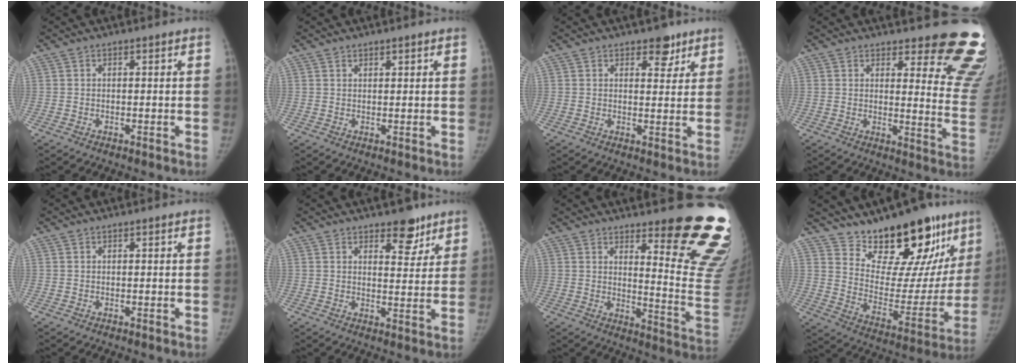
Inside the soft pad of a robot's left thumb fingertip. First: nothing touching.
{"total": 1.0, "force": [0.8, 0.4, 0.4], "torque": [0.000, -0.004, 0.012]}
{"total": 4.3, "force": [2.9, 2.4, 2.0], "torque": [0.000, -0.016, 0.039]}
{"total": 15.6, "force": [12.9, 4.3, 7.5], "torque": [-0.036, -0.127, 0.127]}
{"total": 0.0}
{"total": 6.5, "force": [4.6, 3.2, 3.3], "torque": [-0.011, -0.029, 0.065]}
{"total": 20.2, "force": [14.3, 4.0, 13.7], "torque": [-0.141, -0.134, 0.180]}
{"total": 23.5, "force": [17.0, 10.2, 12.6], "torque": [-0.133, -0.105, 0.258]}